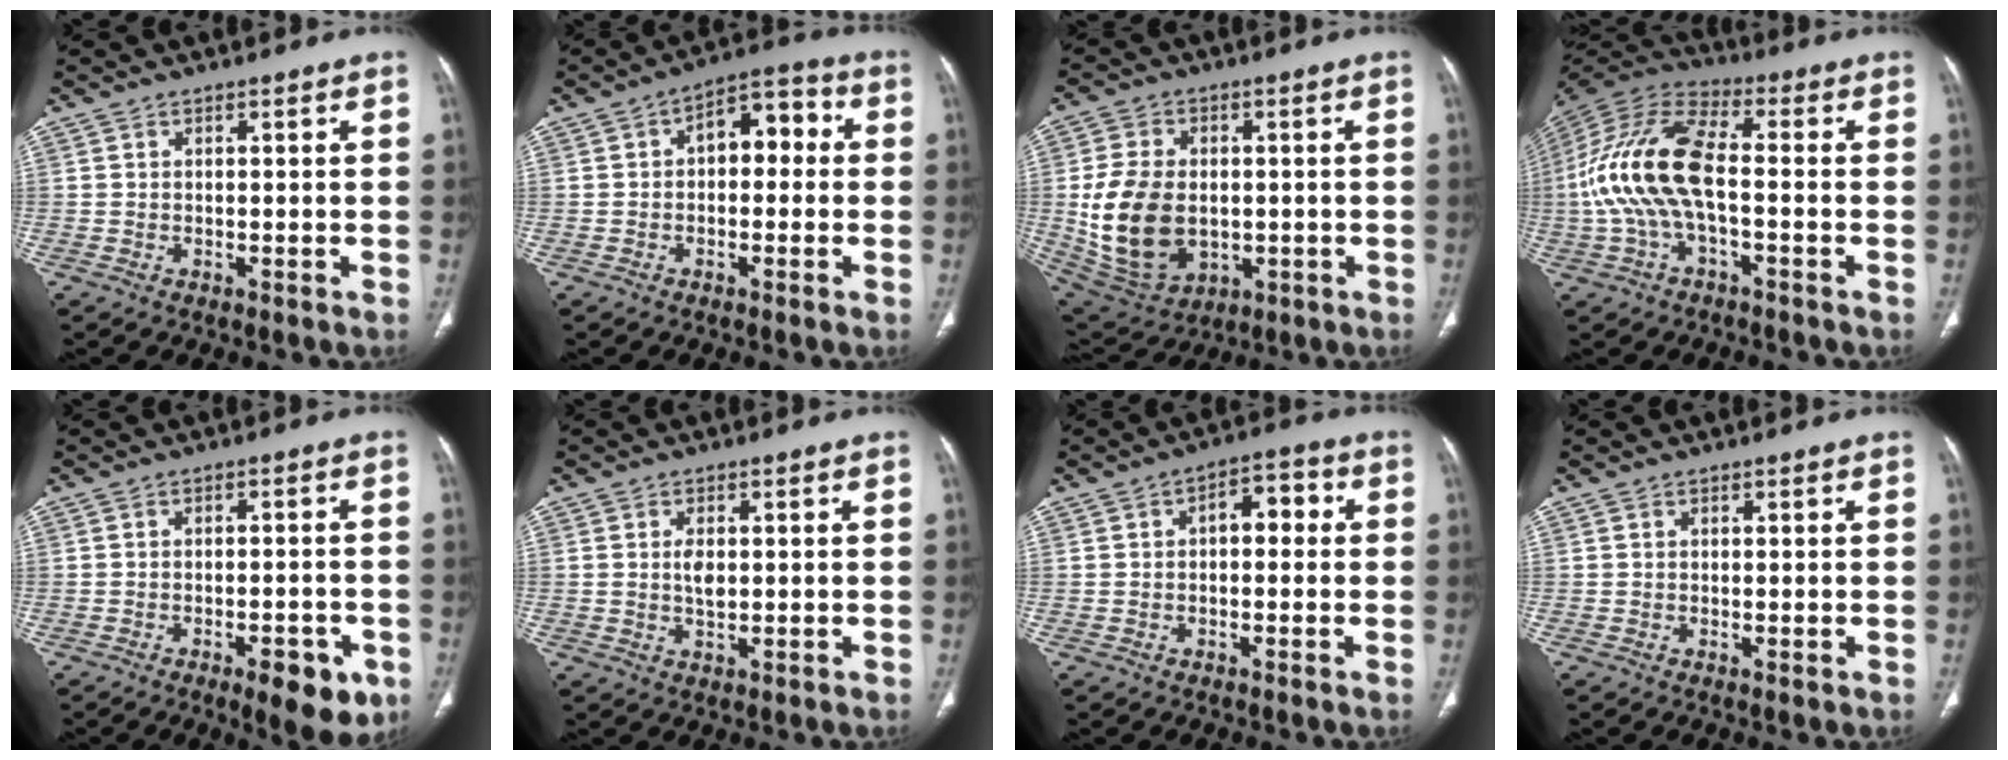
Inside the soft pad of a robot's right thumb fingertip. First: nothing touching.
{"total": 7.9, "force": [0.4, 4.9, 6.2], "torque": [-0.053, 0.028, -0.007]}
{"total": 16.4, "force": [-0.8, 11.4, 11.7], "torque": [-0.211, -0.004, 0.010]}
{"total": 16.4, "force": [-1.9, 7.3, 14.5], "torque": [-0.314, 0.038, -0.040]}
{"total": 8.8, "force": [-4.3, 3.3, 6.9], "torque": [-0.072, 0.008, -0.053]}
{"total": 2.9, "force": [0.3, 1.6, 2.4], "torque": [-0.043, -0.002, 0.006]}
{"total": 5.5, "force": [0.3, 3.2, 4.4], "torque": [-0.037, 0.020, -0.006]}
{"total": 0.0}